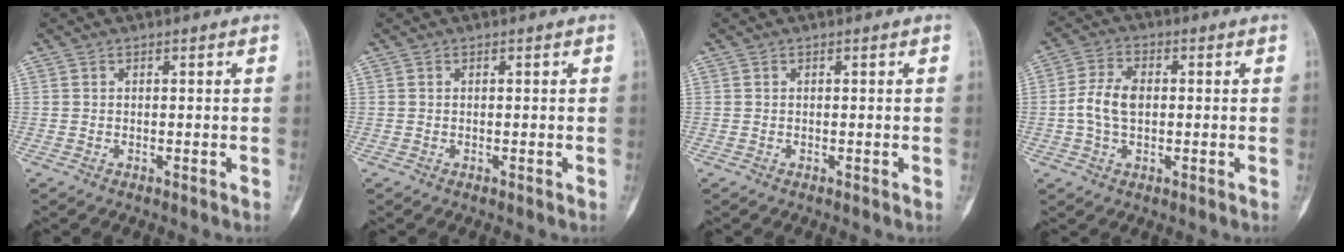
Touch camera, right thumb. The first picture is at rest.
{"total": 0.0}
{"total": 0.0}
{"total": 6.8, "force": [-0.2, 4.3, 5.3], "torque": [-0.111, 0.014, -0.006]}